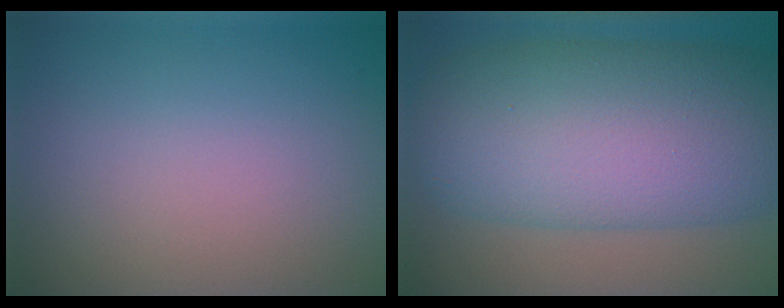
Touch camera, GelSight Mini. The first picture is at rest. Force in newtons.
{"total": 13.7, "press": 13.7, "slide": 0.2}